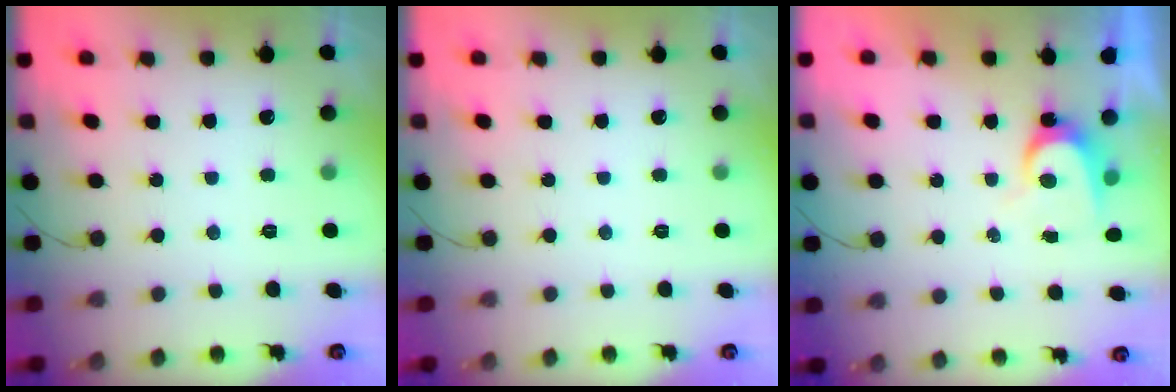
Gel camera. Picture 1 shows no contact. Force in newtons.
{"total": 0.0}
{"total": 5.7, "press": 5.7, "slide": 0.4}